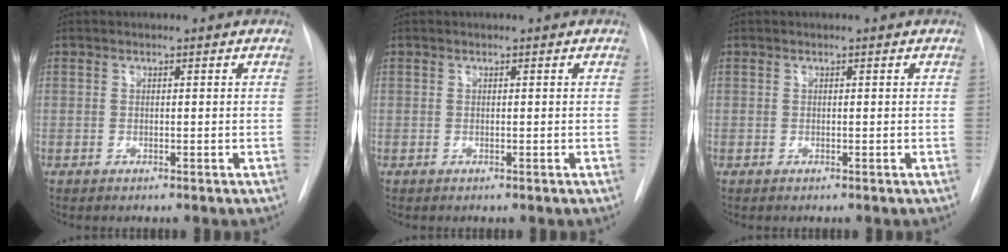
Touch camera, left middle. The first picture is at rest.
{"total": 0.0}
{"total": 0.0}